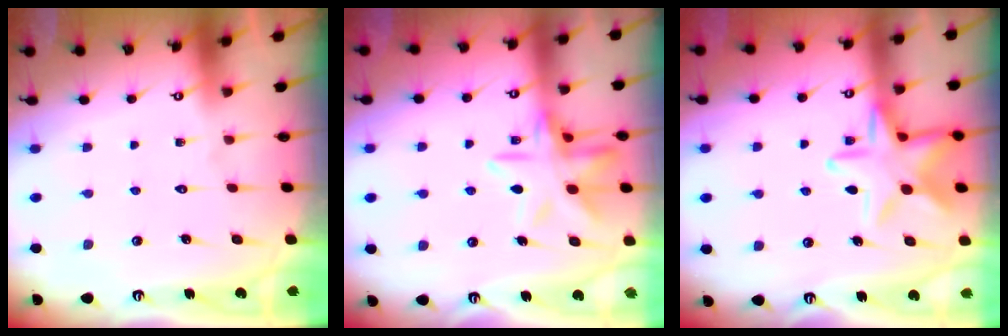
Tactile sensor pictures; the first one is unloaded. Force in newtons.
{"total": 13.3, "press": 13.2, "slide": 1.1}
{"total": 14.1, "press": 14.0, "slide": 1.0}